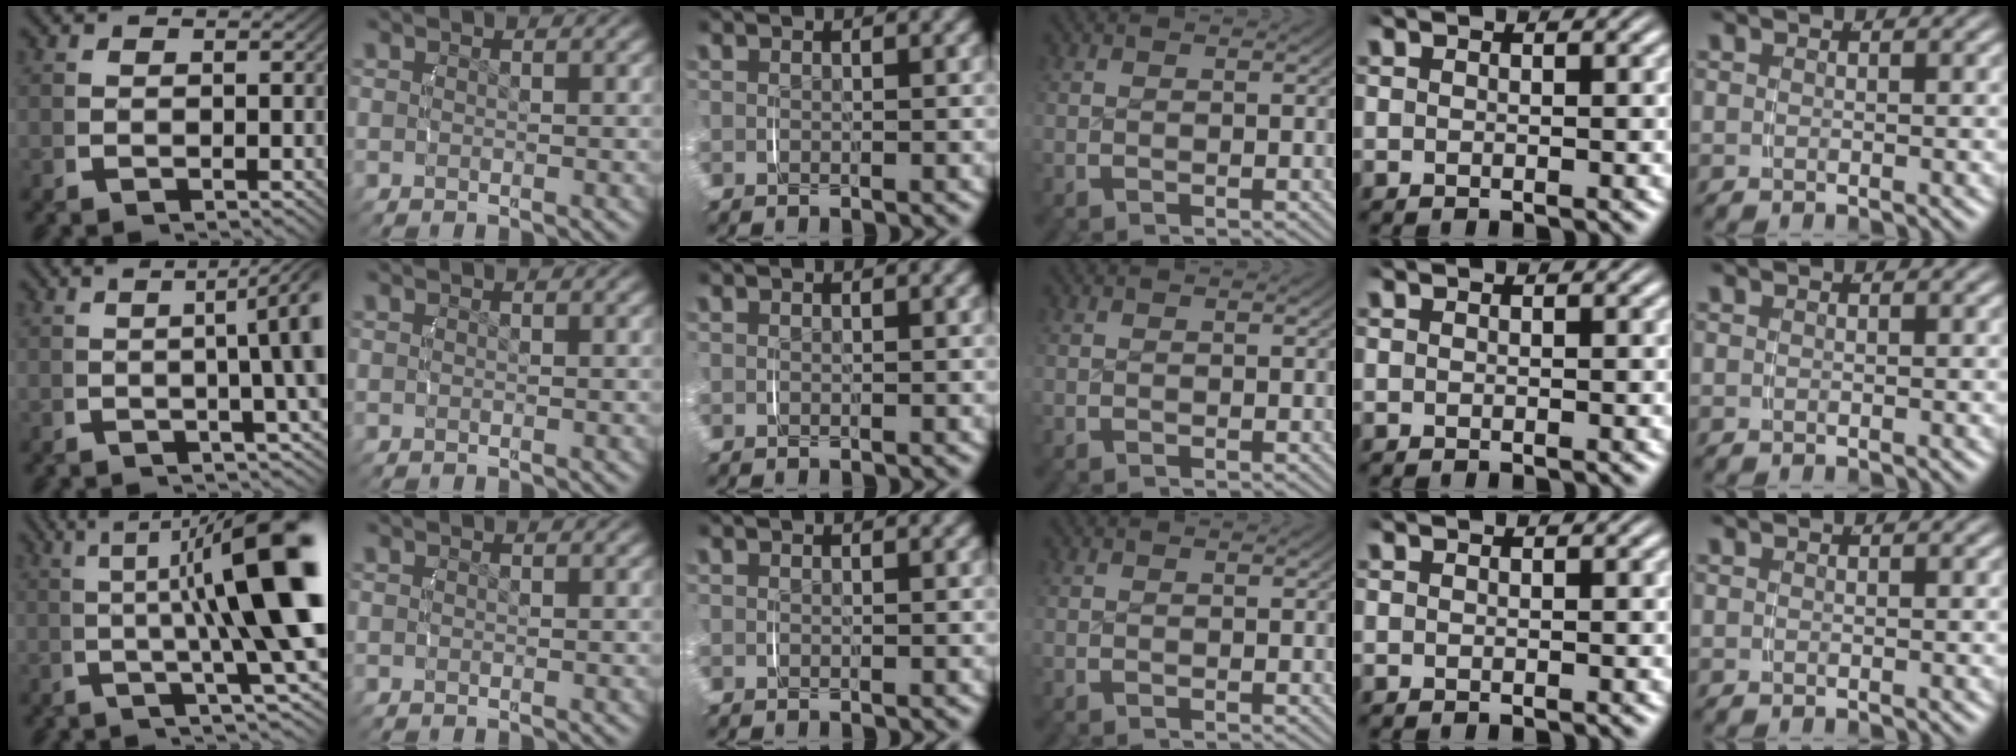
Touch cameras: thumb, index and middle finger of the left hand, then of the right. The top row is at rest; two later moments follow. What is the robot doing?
{"motion": "lift_and_place", "object": "camera"}